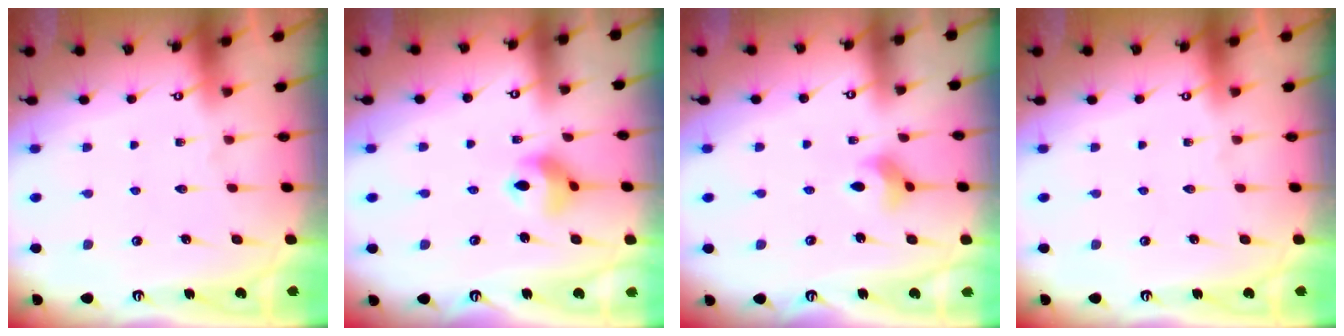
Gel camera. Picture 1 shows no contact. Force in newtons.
{"total": 8.5, "press": 8.4, "slide": 0.8}
{"total": 3.6, "press": 3.6, "slide": 0.6}
{"total": 0.0}